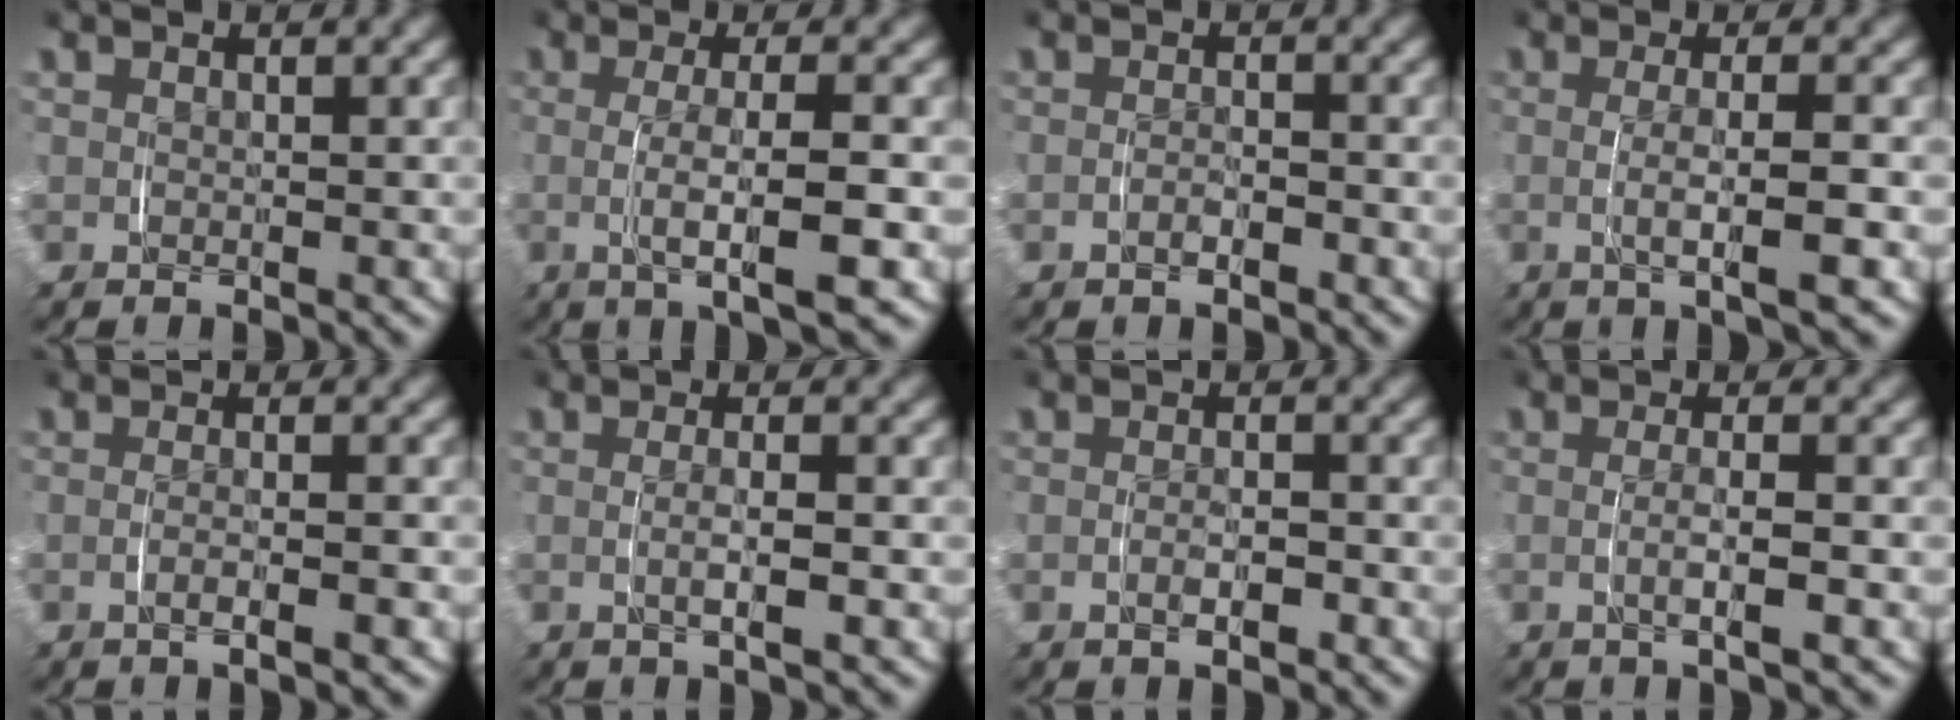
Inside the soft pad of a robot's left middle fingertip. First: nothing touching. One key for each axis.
{"total": 5.2, "fx": -0.9, "fy": 0.6, "fz": 5.0, "tx": -0.081, "ty": -0.004, "tz": -0.013}
{"total": 1.3, "fx": -0.9, "fy": 0.4, "fz": 0.8, "tx": -0.013, "ty": 0.000, "tz": -0.015}
{"total": 3.7, "fx": -0.7, "fy": 0.2, "fz": 3.7, "tx": -0.061, "ty": -0.002, "tz": -0.010}
{"total": 1.7, "fx": -0.8, "fy": -0.2, "fz": 1.5, "tx": -0.029, "ty": -0.003, "tz": -0.011}
{"total": 2.2, "fx": -0.4, "fy": 0.1, "fz": 2.2, "tx": -0.037, "ty": -0.002, "tz": -0.005}
{"total": 1.7, "fx": -0.8, "fy": 0.5, "fz": 1.4, "tx": -0.022, "ty": 0.001, "tz": -0.011}
{"total": 2.4, "fx": -0.6, "fy": 0.0, "fz": 2.3, "tx": -0.040, "ty": -0.002, "tz": -0.009}